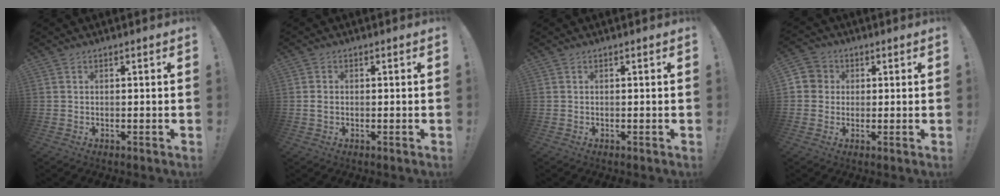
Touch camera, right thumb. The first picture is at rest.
{"total": 2.1, "force": [0.1, 1.6, 1.4], "torque": [-0.026, 0.007, 0.002]}
{"total": 0.0}
{"total": 5.0, "force": [0.3, 4.8, 1.2], "torque": [-0.022, 0.007, 0.007]}